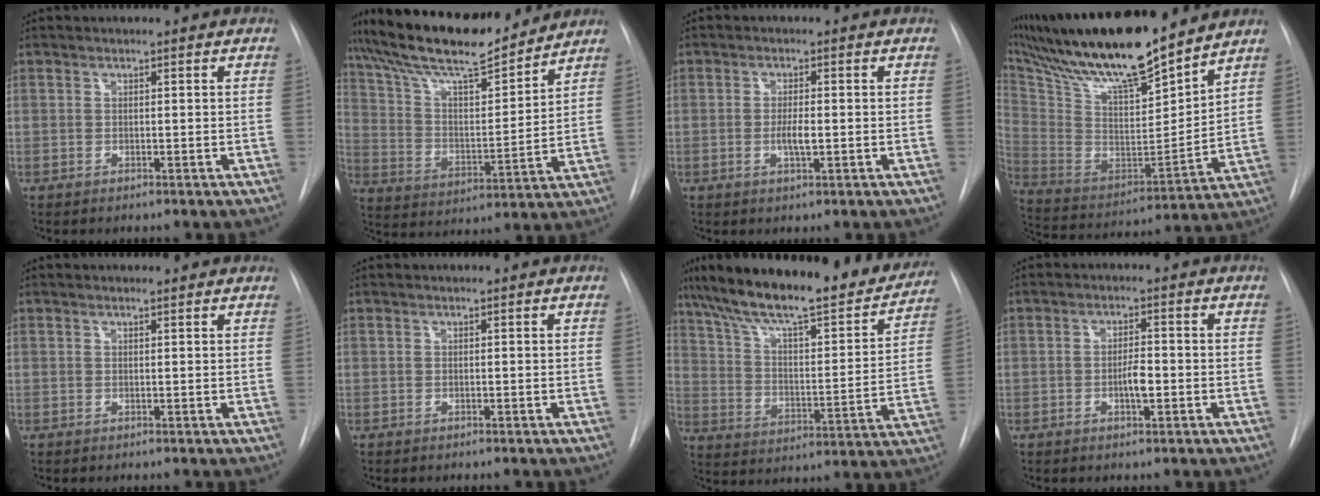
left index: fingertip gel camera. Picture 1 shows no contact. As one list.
[{"total": 18.0, "force": [15.6, 3.0, 8.4], "torque": [-0.153, 0.011, 0.268]}, {"total": 2.8, "force": [-0.5, 0.5, 2.7], "torque": [-0.053, -0.001, -0.008]}, {"total": 24.0, "force": [20.0, 3.1, 12.9], "torque": [-0.251, -0.002, 0.347]}, {"total": 1.3, "force": [1.2, 0.3, 0.5], "torque": [-0.013, 0.011, 0.013]}, {"total": 0.0}, {"total": 26.4, "force": [22.3, 5.1, 13.2], "torque": [-0.218, -0.010, 0.318]}, {"total": 3.1, "force": [-0.8, 0.9, 2.9], "torque": [-0.049, 0.002, -0.013]}]